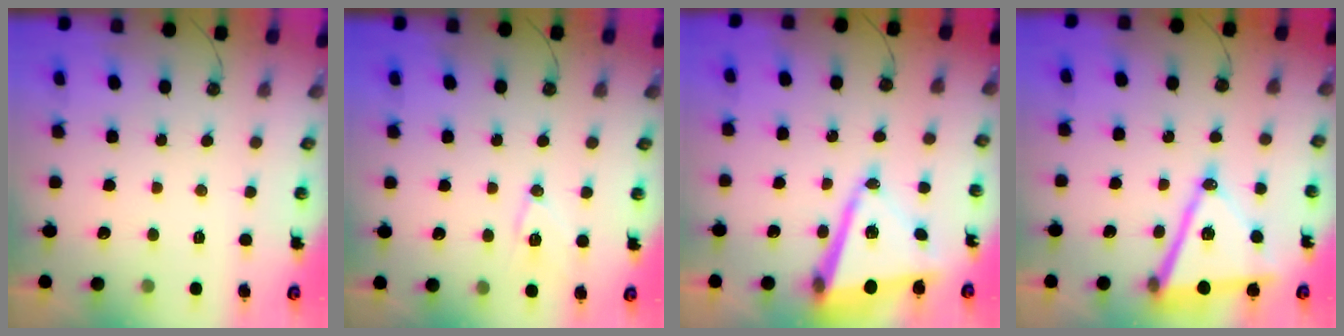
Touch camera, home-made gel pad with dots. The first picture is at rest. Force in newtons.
{"total": 10.0, "press": 10.0, "slide": 0.4}
{"total": 12.8, "press": 12.5, "slide": 2.5}
{"total": 16.0, "press": 15.5, "slide": 3.8}